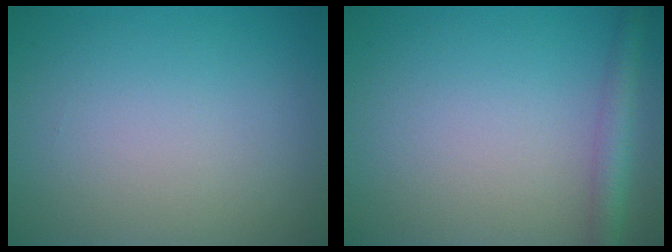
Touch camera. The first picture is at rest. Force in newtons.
{"total": 2.9, "press": 2.9, "slide": 0.1}